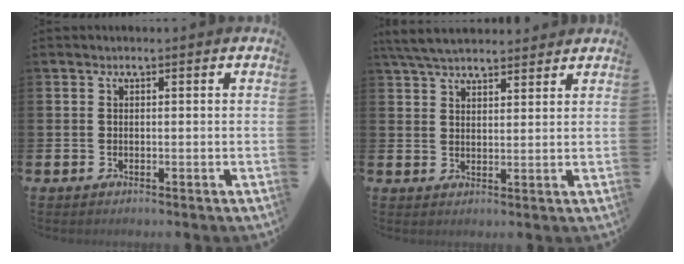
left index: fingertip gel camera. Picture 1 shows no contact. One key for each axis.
{"total": 5.2, "fx": 4.9, "fy": 1.2, "fz": 1.3, "tx": -0.041, "ty": -0.014, "tz": 0.092}